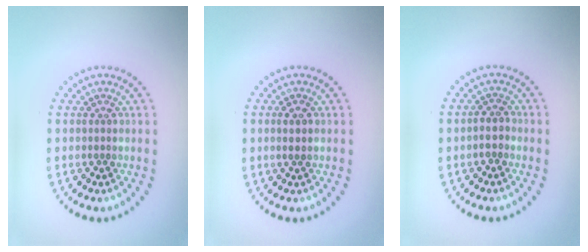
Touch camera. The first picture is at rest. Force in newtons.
{"total": 1.1, "press": 1.0, "slide": 0.6}
{"total": 1.3, "press": 1.2, "slide": 0.6}